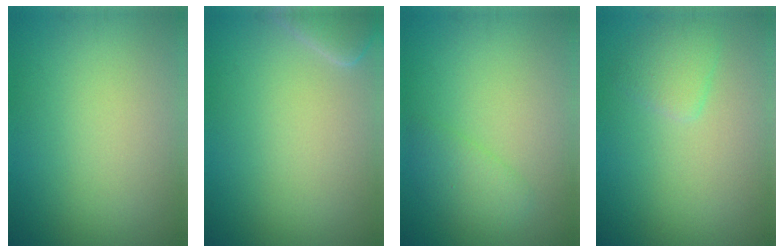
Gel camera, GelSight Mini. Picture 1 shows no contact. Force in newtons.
{"total": 2.3, "press": 2.3, "slide": 0.3}
{"total": 2.0, "press": 2.0, "slide": 0.2}
{"total": 1.7, "press": 1.7, "slide": 0.2}